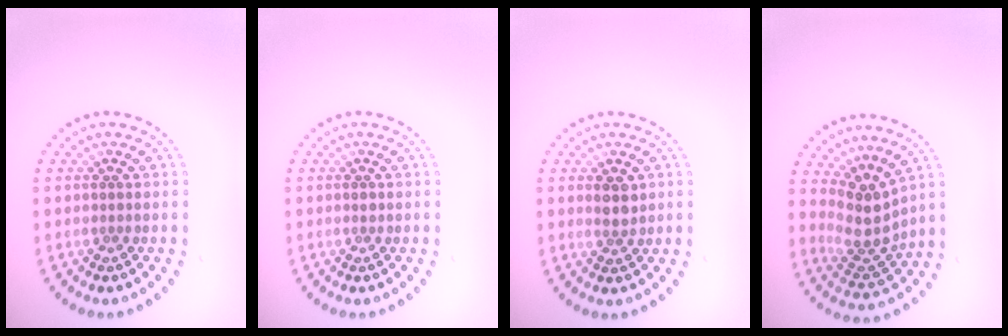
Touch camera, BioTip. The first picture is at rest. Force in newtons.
{"total": 0.6, "press": 0.6, "slide": 0.1}
{"total": 1.9, "press": 1.7, "slide": 0.8}
{"total": 3.5, "press": 2.8, "slide": 2.1}